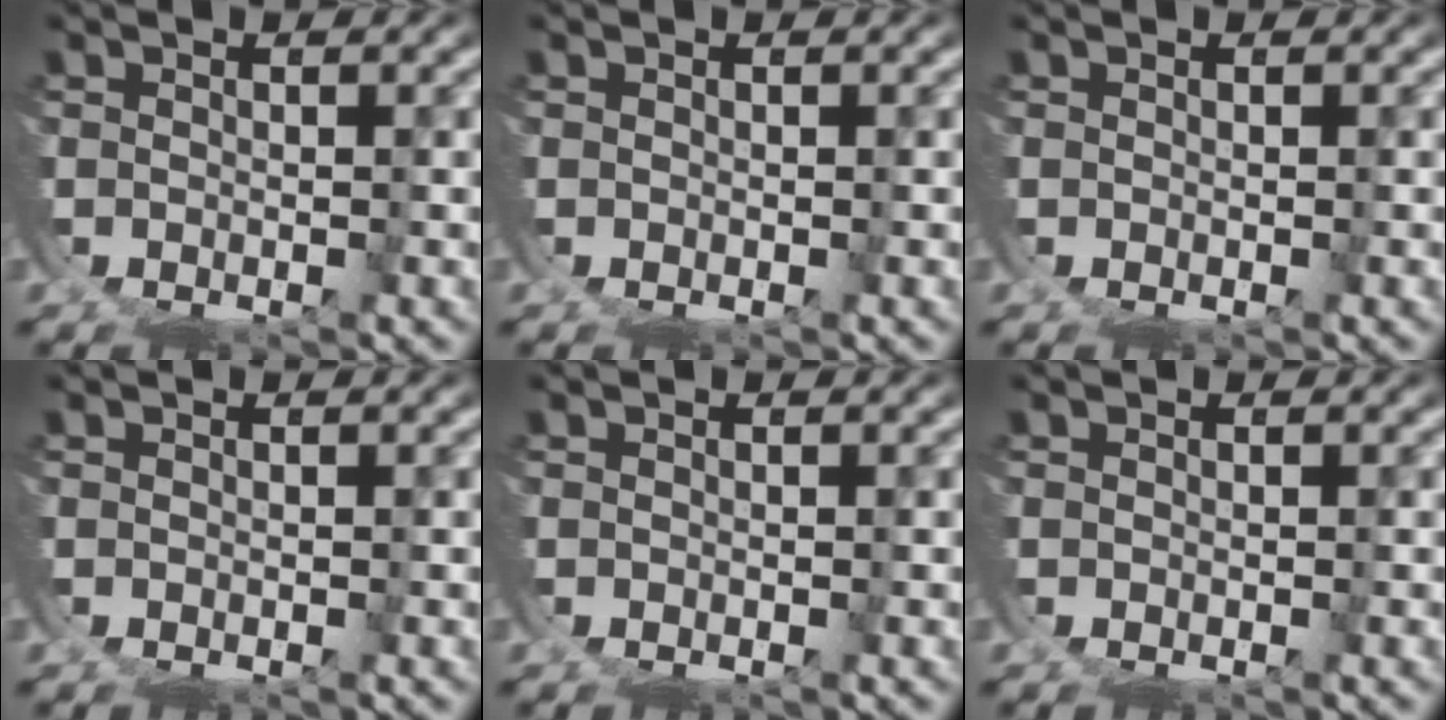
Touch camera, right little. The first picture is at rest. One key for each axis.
{"total": 0.0}
{"total": 0.0}
{"total": 0.0}
{"total": 0.0}
{"total": 0.0}